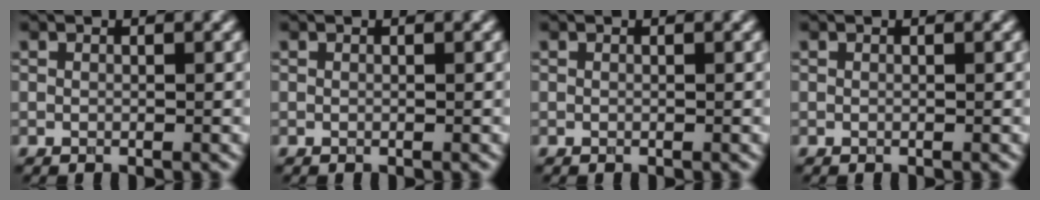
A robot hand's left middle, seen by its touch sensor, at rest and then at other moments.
{"total": 0.0}
{"total": 0.0}
{"total": 0.0}